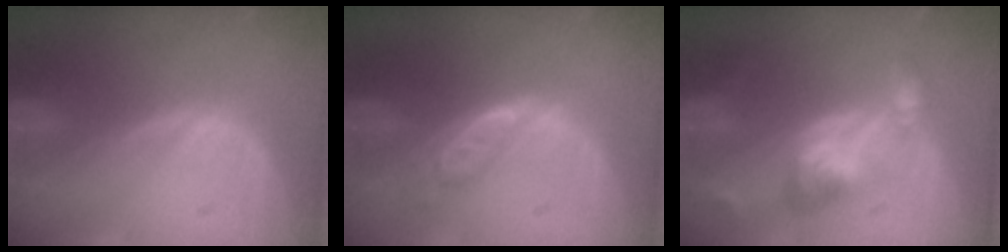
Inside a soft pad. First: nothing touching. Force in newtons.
{"total": 5.0, "press": 4.5, "slide": 2.2}
{"total": 6.2, "press": 5.6, "slide": 2.7}